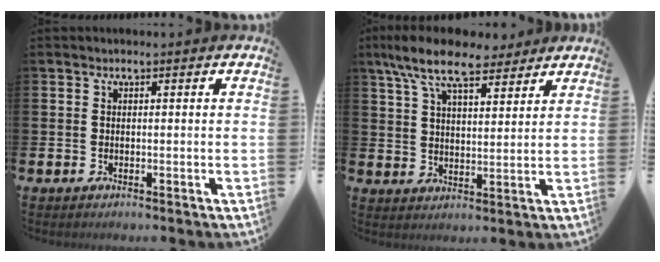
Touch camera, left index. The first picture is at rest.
{"total": 10.1, "force": [8.4, 3.4, 4.6], "torque": [-0.105, -0.024, 0.151]}